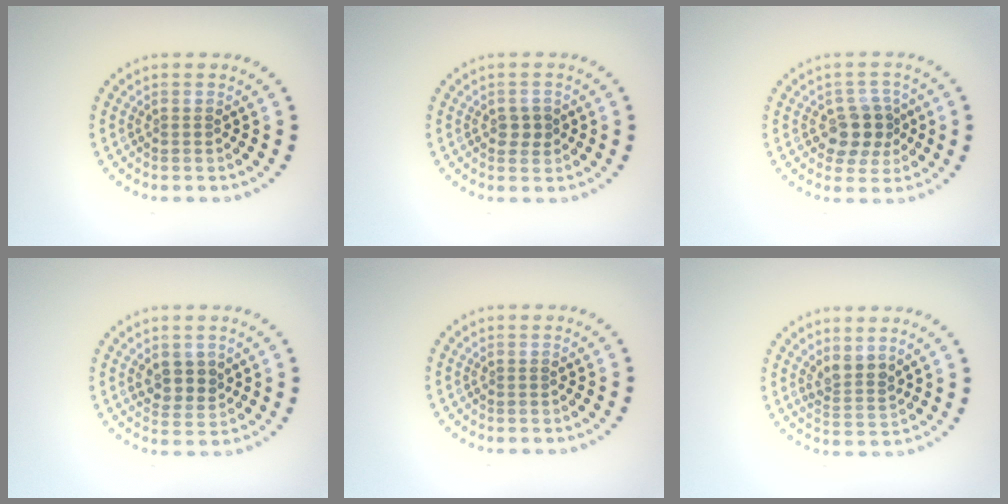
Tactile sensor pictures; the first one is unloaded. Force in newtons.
{"total": 1.6, "press": 1.6, "slide": 0.2}
{"total": 3.6, "press": 3.4, "slide": 1.4}
{"total": 2.7, "press": 2.5, "slide": 1.1}
{"total": 0.0}
{"total": 2.2, "press": 1.8, "slide": 1.2}